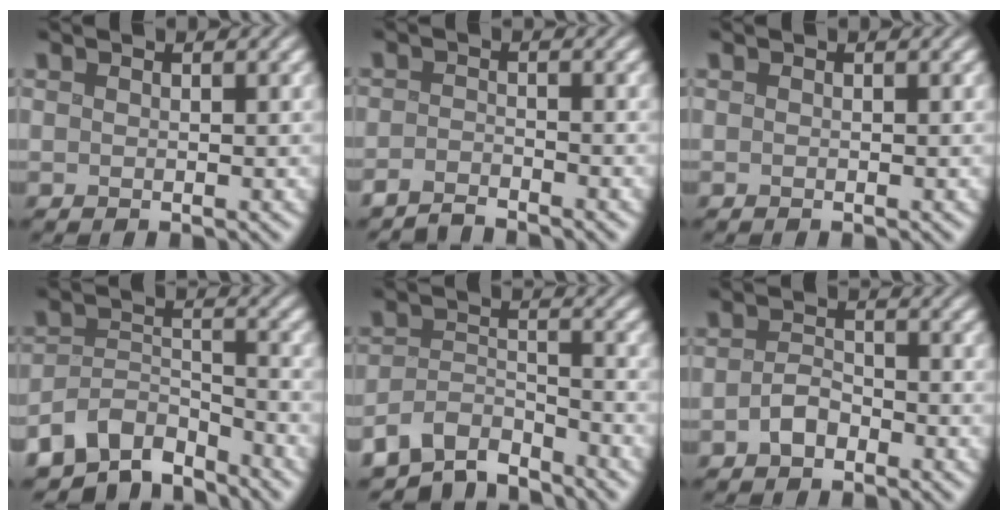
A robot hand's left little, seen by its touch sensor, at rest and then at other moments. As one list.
[{"total": 2.2, "force": [-2.2, -0.1, 0.1], "torque": [0.000, 0.001, -0.047]}, {"total": 0.0}, {"total": 6.5, "force": [-5.8, 2.3, 1.8], "torque": [-0.023, -0.004, -0.110]}, {"total": 5.5, "force": [-5.2, 1.5, 1.3], "torque": [-0.017, -0.002, -0.102]}, {"total": 2.1, "force": [-1.5, 1.0, 1.0], "torque": [-0.023, 0.004, -0.034]}]